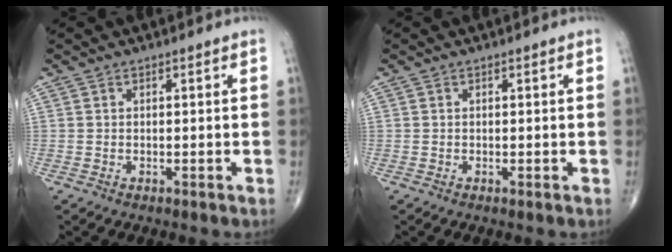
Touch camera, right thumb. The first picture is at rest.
{"total": 0.0}